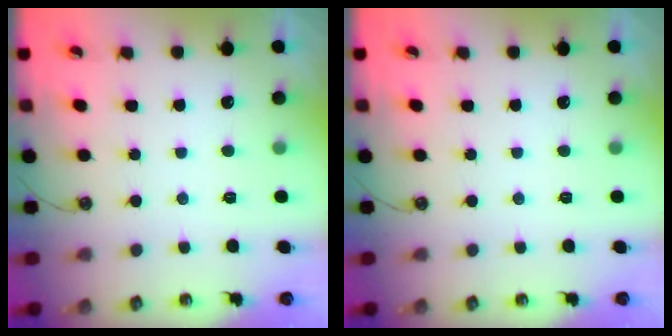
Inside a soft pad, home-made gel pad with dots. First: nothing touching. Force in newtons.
{"total": 0.0}